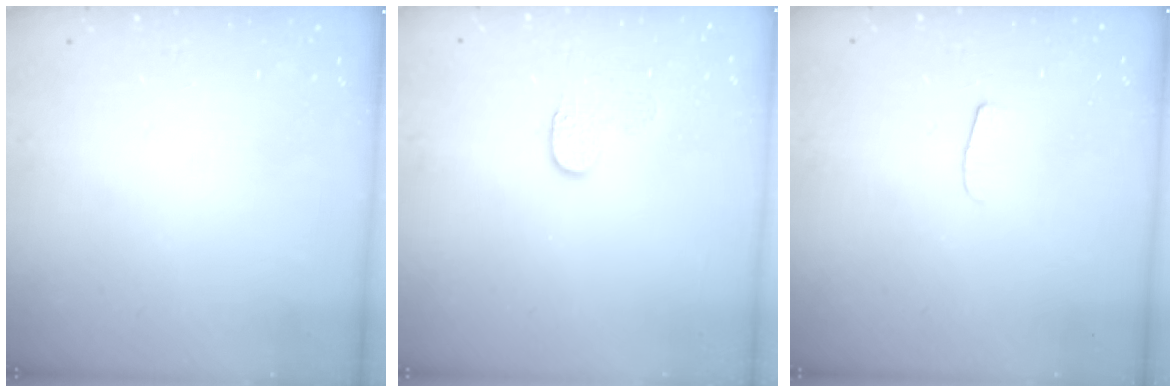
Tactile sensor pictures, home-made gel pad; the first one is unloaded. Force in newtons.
{"total": 5.8, "press": 5.8, "slide": 0.5}
{"total": 4.3, "press": 4.3, "slide": 0.5}